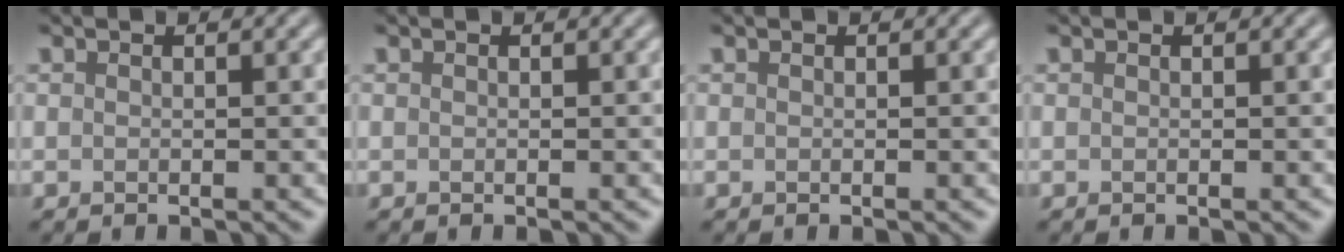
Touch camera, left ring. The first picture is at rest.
{"total": 0.0}
{"total": 0.0}
{"total": 0.0}